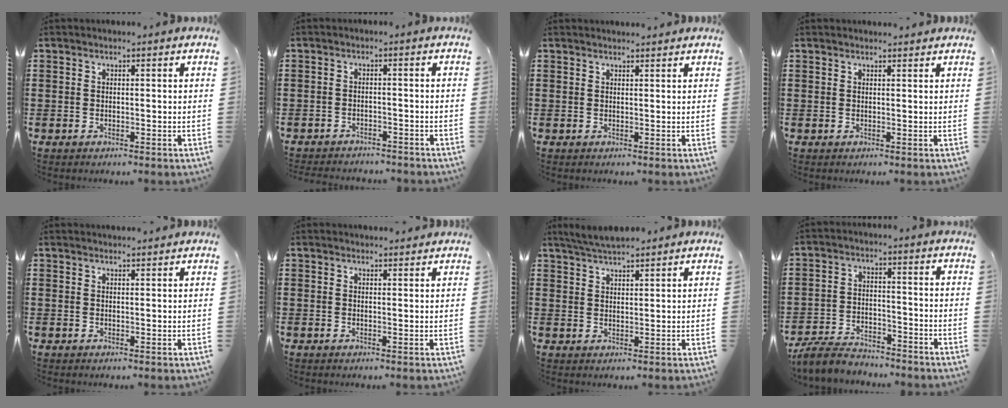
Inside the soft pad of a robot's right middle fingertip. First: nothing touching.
{"total": 2.1, "force": [-2.1, 0.3, -0.2], "torque": [-0.004, -0.001, -0.045]}
{"total": 1.1, "force": [1.1, 0.0, 0.0], "torque": [-0.003, -0.002, 0.022]}
{"total": 0.8, "force": [0.8, 0.1, 0.0], "torque": [0.005, -0.006, 0.015]}
{"total": 1.3, "force": [1.3, 0.0, 0.0], "torque": [-0.002, -0.002, 0.026]}
{"total": 1.4, "force": [1.4, 0.3, 0.0], "torque": [0.004, -0.003, 0.026]}
{"total": 3.8, "force": [3.6, 0.4, 1.1], "torque": [-0.033, -0.006, 0.067]}
{"total": 5.3, "force": [-5.0, 1.2, 1.0], "torque": [-0.031, 0.002, -0.103]}